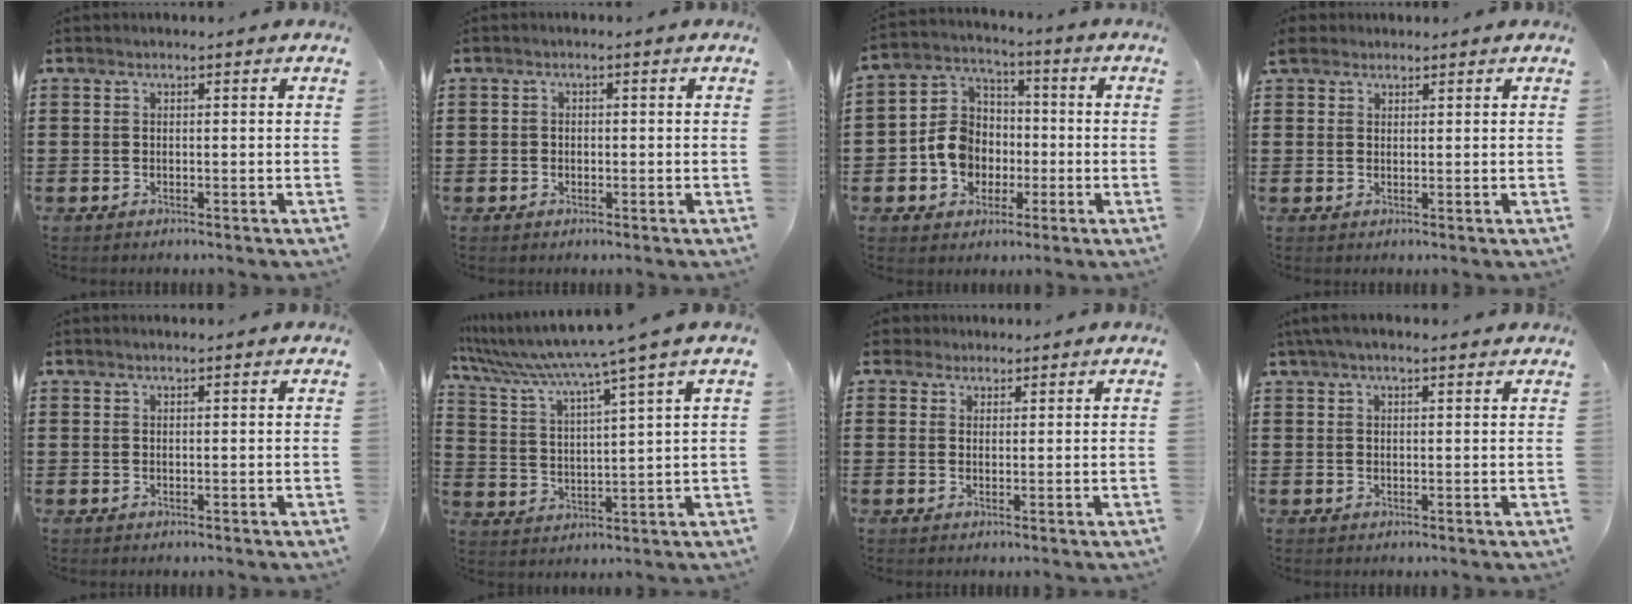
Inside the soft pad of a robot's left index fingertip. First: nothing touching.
{"total": 0.8, "force": [-0.2, 0.7, 0.3], "torque": [-0.009, 0.004, -0.005]}
{"total": 8.4, "force": [-1.9, 7.4, 3.6], "torque": [-0.108, 0.017, -0.040]}
{"total": 2.6, "force": [2.1, 1.4, 0.7], "torque": [-0.022, 0.009, 0.041]}
{"total": 0.6, "force": [0.4, -0.1, 0.4], "torque": [-0.006, -0.001, 0.009]}
{"total": 5.9, "force": [4.8, -1.3, 3.2], "torque": [-0.086, -0.046, 0.072]}
{"total": 2.4, "force": [1.9, 1.4, 0.1], "torque": [-0.012, 0.011, 0.036]}
{"total": 2.7, "force": [1.9, 0.7, 1.8], "torque": [-0.039, 0.006, 0.035]}